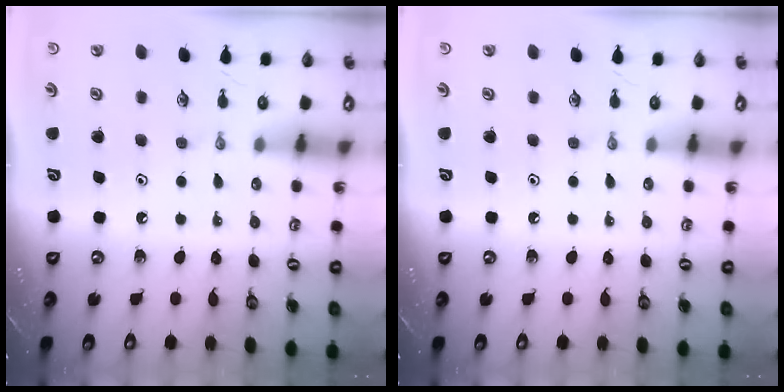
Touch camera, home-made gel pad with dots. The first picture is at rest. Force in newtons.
{"total": 0.0}